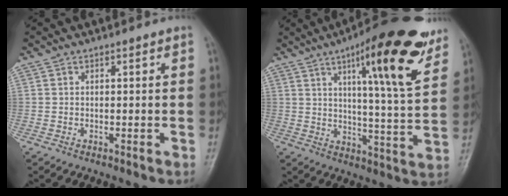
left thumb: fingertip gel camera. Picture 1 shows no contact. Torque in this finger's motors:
{"motor_torque": [0.68, 0.53, 1.81, -0.95, 0.11]}